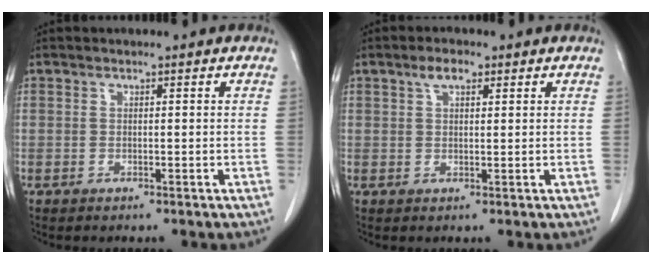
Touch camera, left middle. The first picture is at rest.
{"total": 2.8, "force": [1.6, 1.1, 1.9], "torque": [-0.042, 0.007, 0.030]}